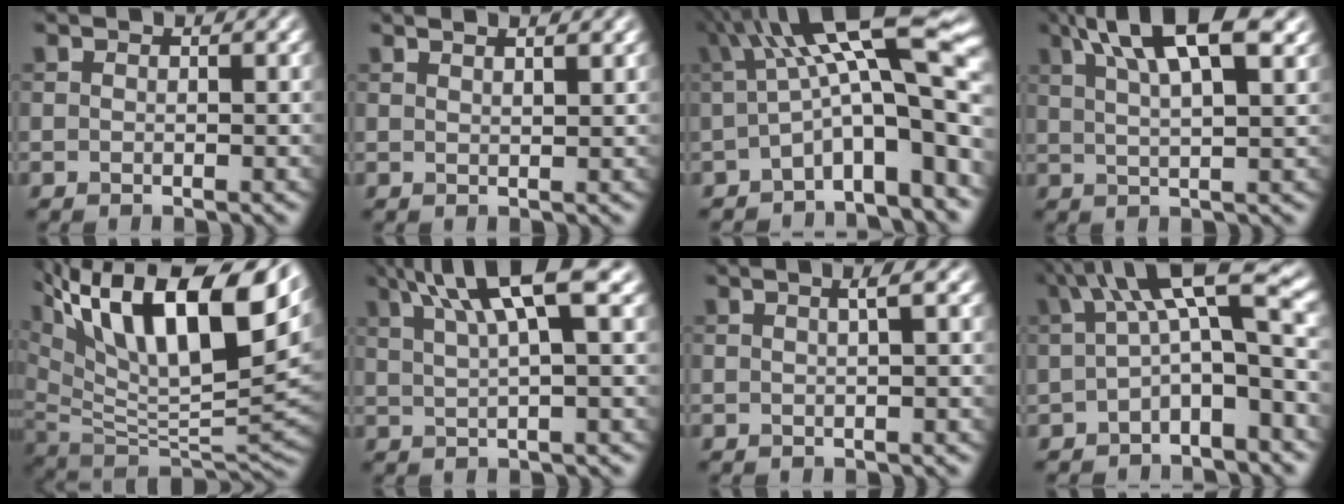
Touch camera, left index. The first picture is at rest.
{"total": 2.3, "force": [1.6, 0.7, 1.5], "torque": [-0.001, 0.008, 0.002]}
{"total": 12.9, "force": [0.7, 3.4, 12.4], "torque": [-0.172, 0.023, 0.006]}
{"total": 10.7, "force": [5.6, 3.4, 8.4], "torque": [-0.123, 0.035, 0.065]}
{"total": 17.1, "force": [8.5, 6.2, 13.5], "torque": [-0.233, 0.024, 0.145]}
{"total": 7.5, "force": [3.7, 1.6, 6.3], "torque": [-0.104, 0.019, 0.064]}
{"total": 1.7, "force": [0.4, 0.4, 1.6], "torque": [-0.022, 0.008, 0.000]}
{"total": 8.7, "force": [0.5, 2.6, 8.2], "torque": [-0.122, 0.022, -0.005]}